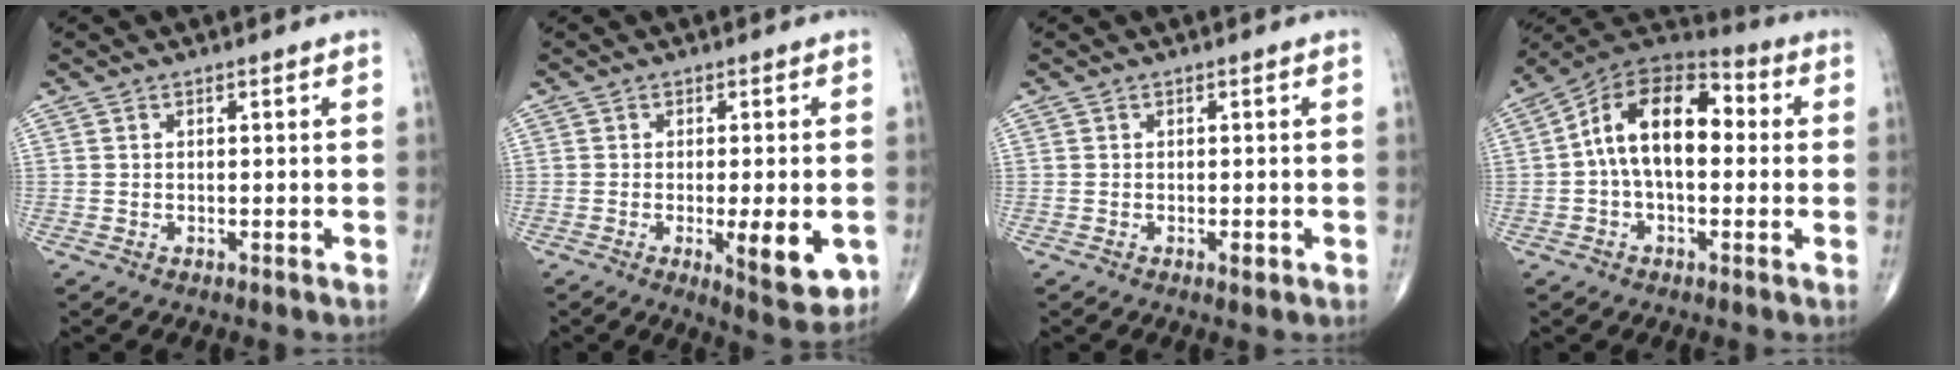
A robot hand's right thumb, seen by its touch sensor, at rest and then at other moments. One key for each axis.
{"total": 9.0, "fx": -2.2, "fy": 2.6, "fz": 8.4, "tx": -0.107, "ty": -0.018, "tz": -0.027}
{"total": 1.0, "fx": -0.4, "fy": 0.5, "fz": 0.8, "tx": -0.012, "ty": -0.002, "tz": -0.007}
{"total": 15.4, "fx": 1.0, "fy": 9.0, "fz": 12.4, "tx": -0.186, "ty": 0.047, "tz": 0.002}